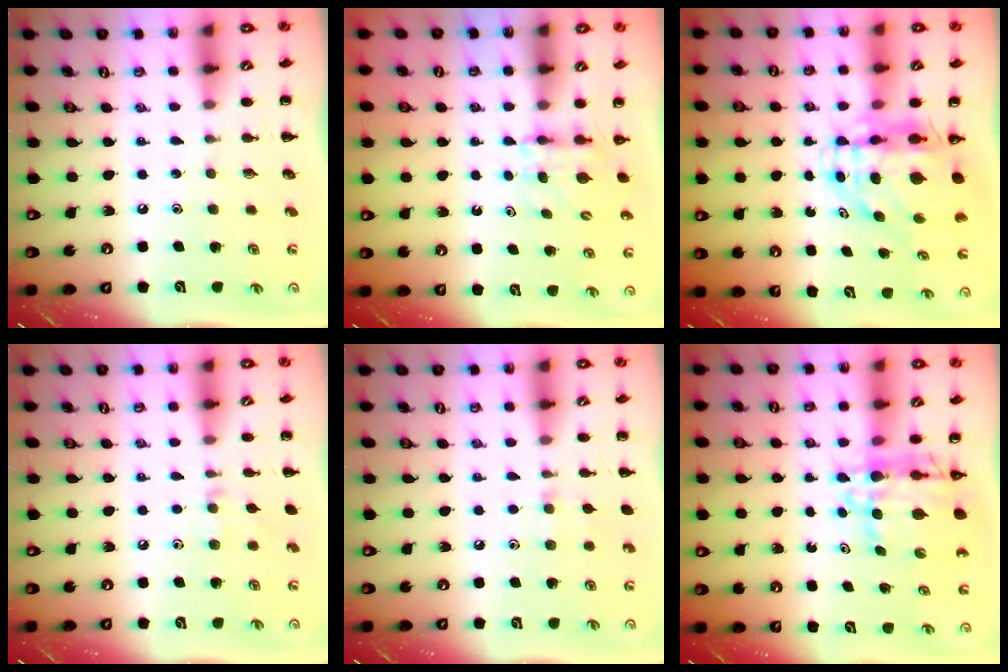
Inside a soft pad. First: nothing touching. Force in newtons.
{"total": 4.7, "press": 4.7, "slide": 0.5}
{"total": 7.6, "press": 7.3, "slide": 2.0}
{"total": 6.2, "press": 6.0, "slide": 1.8}
{"total": 5.4, "press": 5.1, "slide": 1.6}
{"total": 8.6, "press": 7.7, "slide": 3.6}